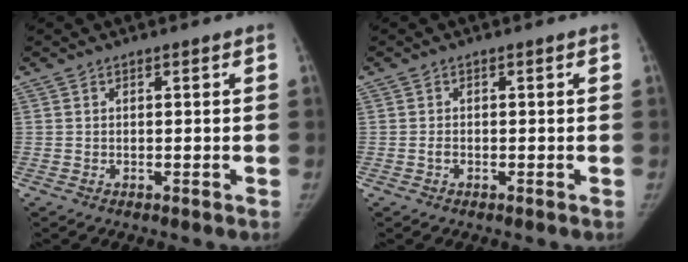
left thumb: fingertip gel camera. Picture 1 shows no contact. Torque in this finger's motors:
{"motor_torque": [-0.06, 0.05, 0.09, 0.17, 0.06]}